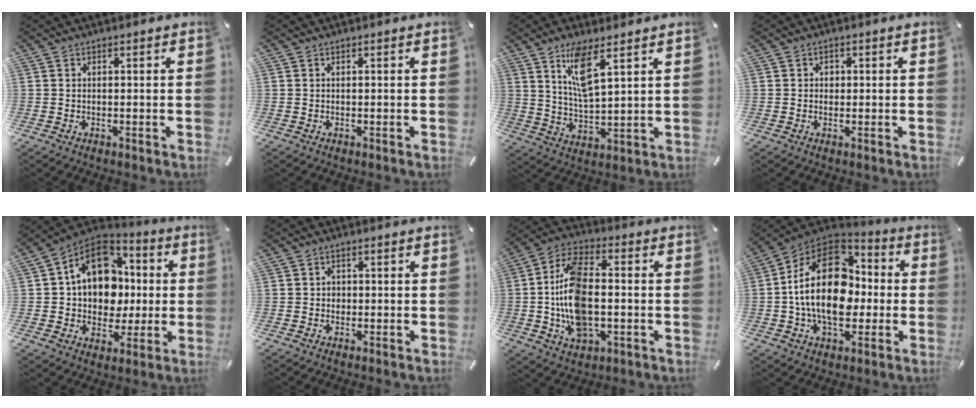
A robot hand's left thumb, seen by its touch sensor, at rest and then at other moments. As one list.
[{"total": 0.0}, {"total": 9.7, "force": [6.0, 2.8, 7.1], "torque": [-0.146, -0.014, 0.107]}, {"total": 1.3, "force": [0.0, 1.2, 0.5], "torque": [-0.003, 0.002, -0.003]}, {"total": 15.6, "force": [2.6, 12.8, 8.5], "torque": [-0.152, -0.004, 0.056]}, {"total": 1.5, "force": [-0.2, 1.4, 0.4], "torque": [-0.010, 0.005, -0.007]}, {"total": 15.7, "force": [-1.6, 9.2, 12.6], "torque": [-0.267, -0.002, -0.029]}, {"total": 22.8, "force": [-0.4, 15.1, 17.0], "torque": [-0.318, 0.018, -0.004]}]